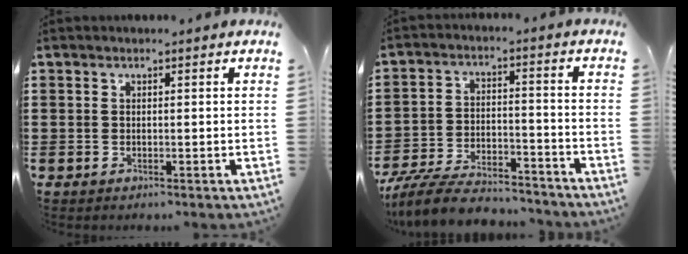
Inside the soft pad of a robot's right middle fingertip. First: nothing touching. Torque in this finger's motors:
{"motor_torque": [1.85, -0.29, 0.30, 0.21]}